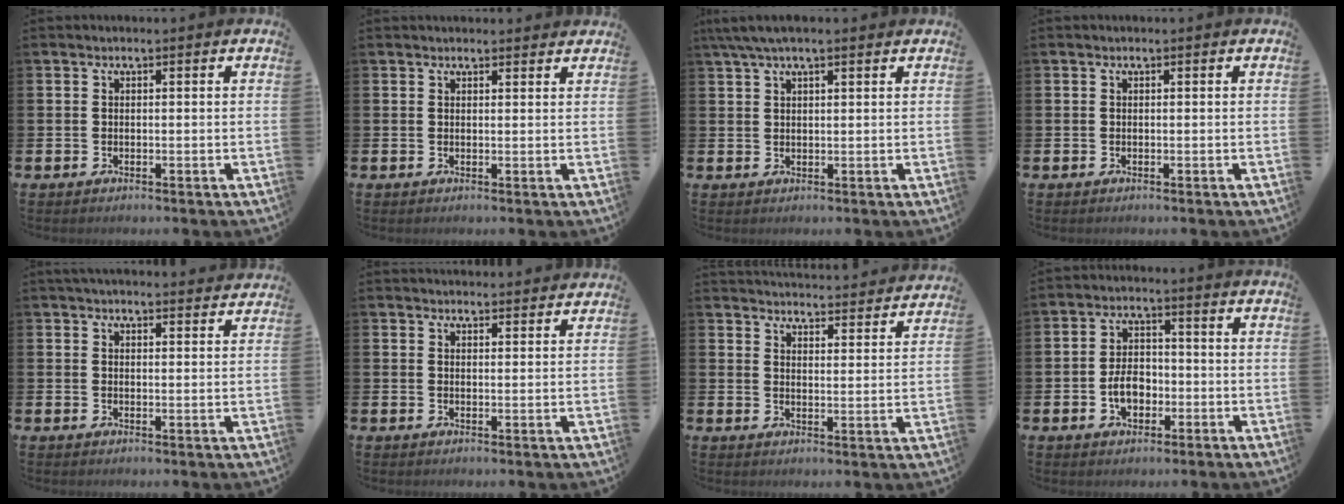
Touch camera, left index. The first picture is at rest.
{"total": 1.4, "force": [1.4, 0.3, 0.0], "torque": [0.006, -0.003, 0.024]}
{"total": 4.0, "force": [2.9, 0.9, 2.5], "torque": [-0.052, -0.001, 0.053]}
{"total": 0.0}
{"total": 3.3, "force": [3.3, 0.3, 0.4], "torque": [-0.014, -0.014, 0.060]}
{"total": 2.8, "force": [2.8, 0.3, -0.2], "torque": [0.006, -0.018, 0.050]}
{"total": 4.6, "force": [4.6, 0.0, 0.0], "torque": [-0.013, -0.040, 0.079]}
{"total": 4.6, "force": [-1.4, 3.1, 3.1], "torque": [-0.045, 0.004, -0.030]}